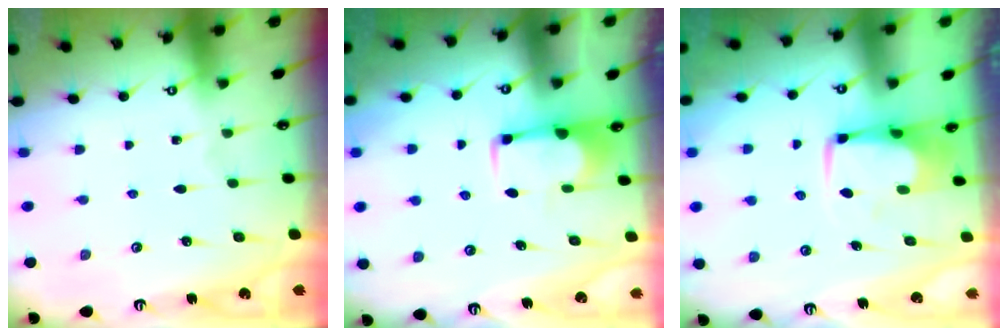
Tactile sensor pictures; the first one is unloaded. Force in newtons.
{"total": 1.1, "press": 1.1, "slide": 0.0}
{"total": 1.0, "press": 0.8, "slide": 0.7}